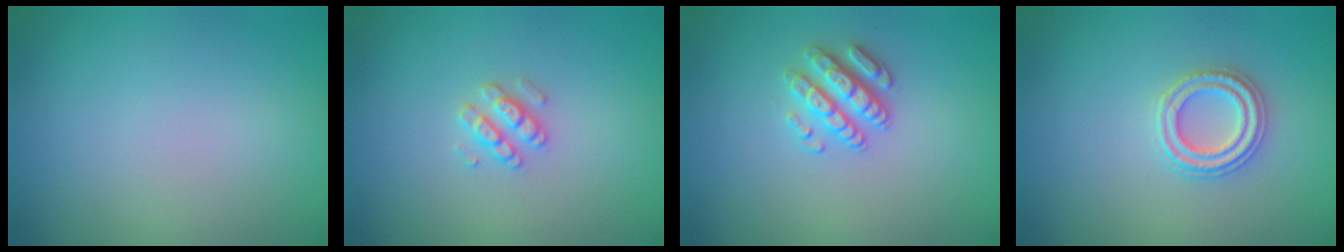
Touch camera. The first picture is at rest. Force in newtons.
{"total": 1.9, "press": 1.9, "slide": 0.3}
{"total": 2.6, "press": 2.6, "slide": 0.6}
{"total": 2.6, "press": 2.6, "slide": 0.4}